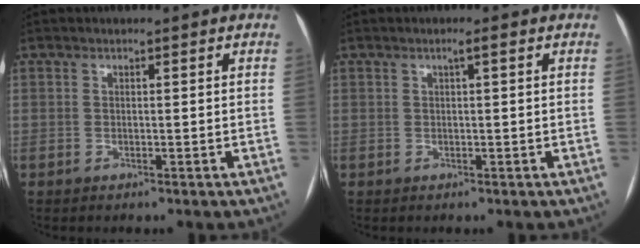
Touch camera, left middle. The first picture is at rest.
{"total": 0.9, "force": [0.3, -0.1, 0.8], "torque": [-0.013, 0.002, 0.005]}